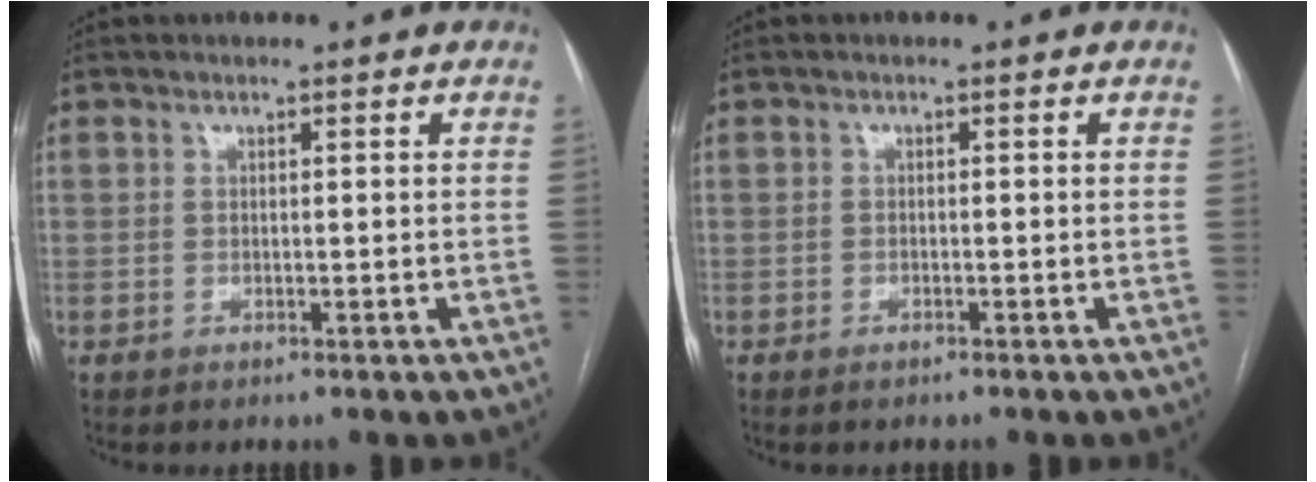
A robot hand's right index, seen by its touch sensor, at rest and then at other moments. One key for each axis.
{"total": 0.9, "fx": -0.8, "fy": 0.2, "fz": 0.4, "tx": -0.008, "ty": -0.001, "tz": -0.010}